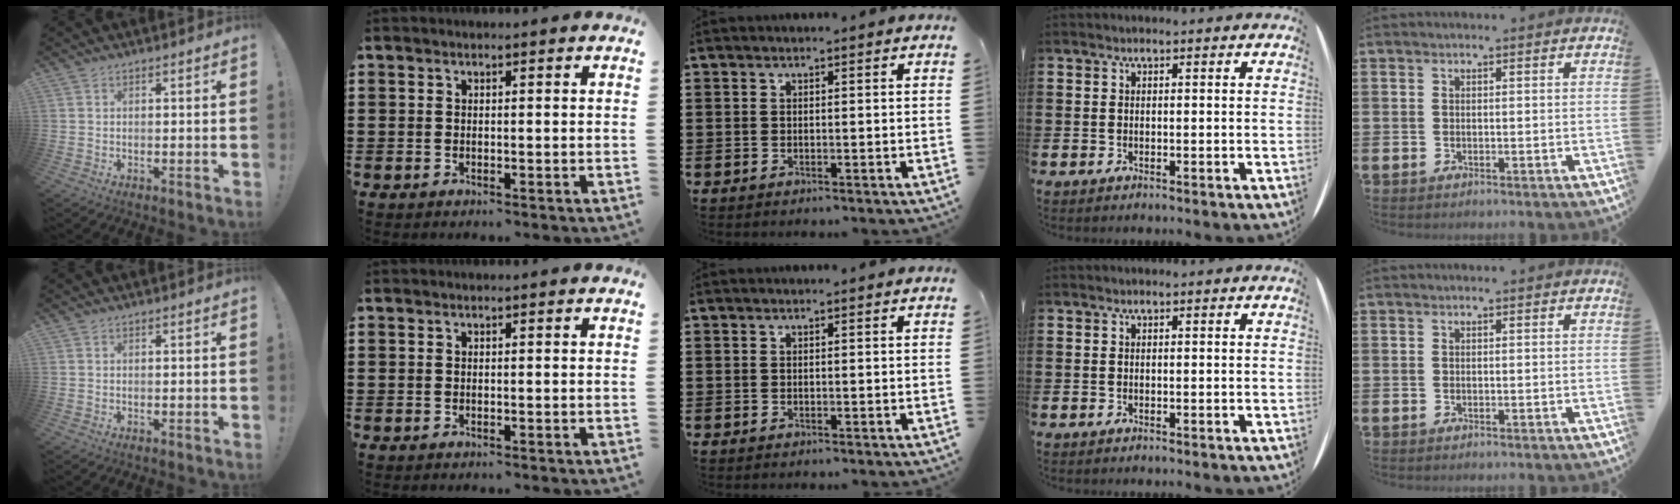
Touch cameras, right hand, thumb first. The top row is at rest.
{}